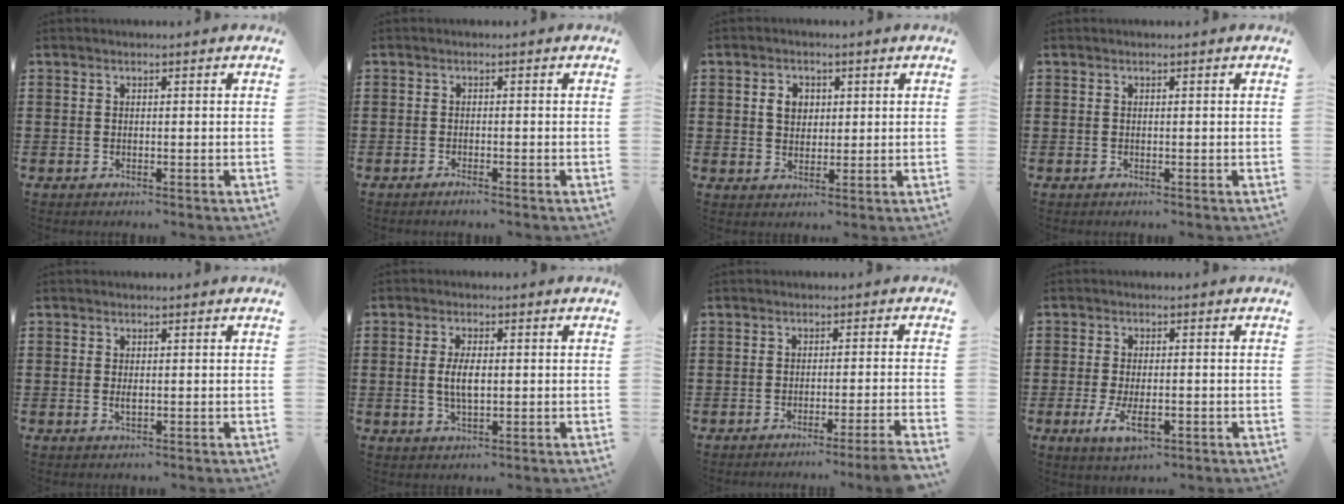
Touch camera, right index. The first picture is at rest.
{"total": 0.8, "force": [-0.7, -0.1, 0.4], "torque": [-0.010, -0.006, -0.013]}
{"total": 3.2, "force": [0.8, 2.6, 1.7], "torque": [-0.043, 0.012, 0.013]}
{"total": 0.0}
{"total": 1.0, "force": [0.0, 0.3, 1.0], "torque": [-0.020, -0.002, 0.001]}
{"total": 4.2, "force": [0.0, 1.6, 3.8], "torque": [-0.082, 0.001, -0.003]}
{"total": 3.0, "force": [-2.2, -1.0, 1.7], "torque": [-0.029, -0.011, -0.043]}
{"total": 4.8, "force": [-1.5, 2.1, 4.1], "torque": [-0.089, -0.006, -0.031]}